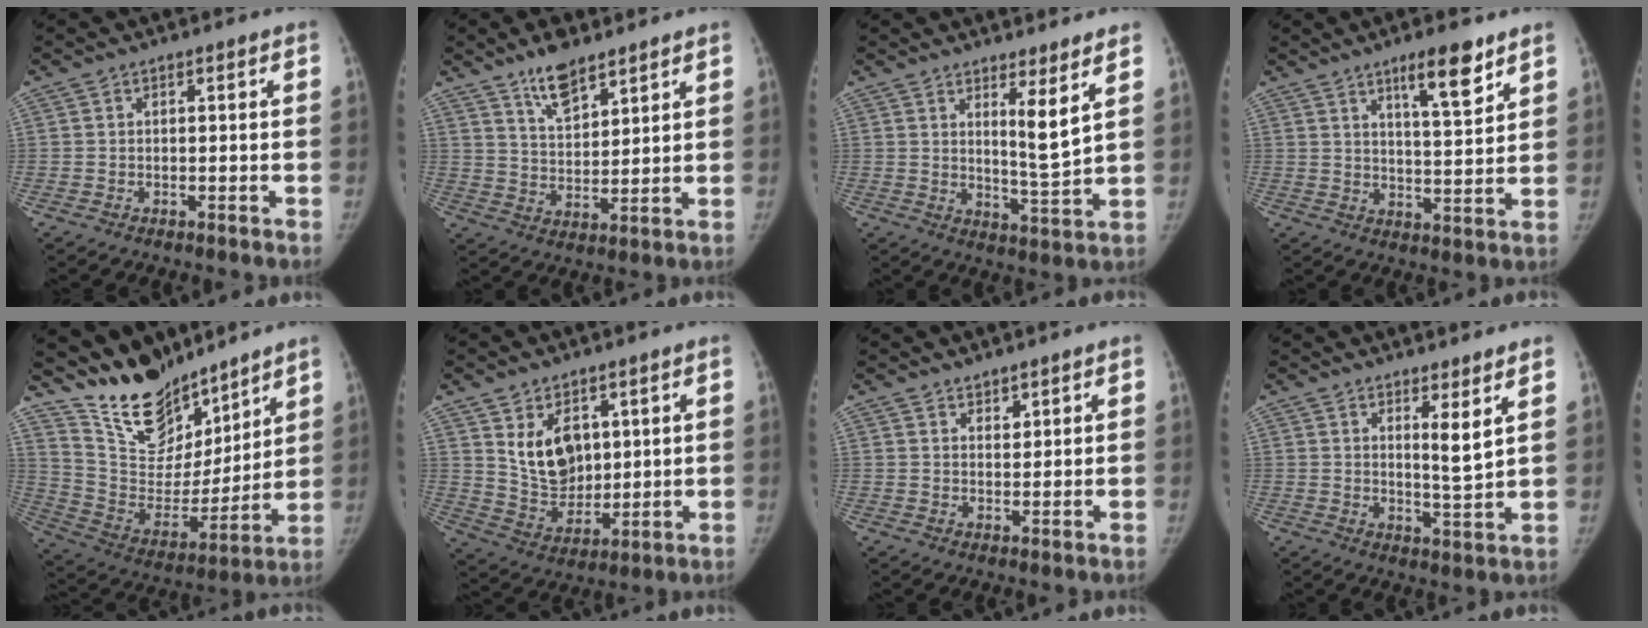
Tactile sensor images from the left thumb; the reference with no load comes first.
{"total": 8.6, "force": [6.4, 3.4, 4.7], "torque": [-0.062, -0.042, 0.117]}
{"total": 6.3, "force": [3.5, 0.0, 5.2], "torque": [-0.084, -0.043, 0.059]}
{"total": 9.3, "force": [6.0, 1.9, 6.8], "torque": [-0.095, -0.041, 0.097]}
{"total": 19.5, "force": [16.5, 8.1, 6.6], "torque": [-0.066, -0.100, 0.300]}
{"total": 10.6, "force": [4.0, 7.4, 6.6], "torque": [-0.080, -0.033, 0.090]}
{"total": 2.3, "force": [2.0, 1.2, 0.6], "torque": [0.007, -0.014, 0.031]}
{"total": 5.0, "force": [2.9, 0.2, 4.1], "torque": [-0.066, -0.034, 0.048]}